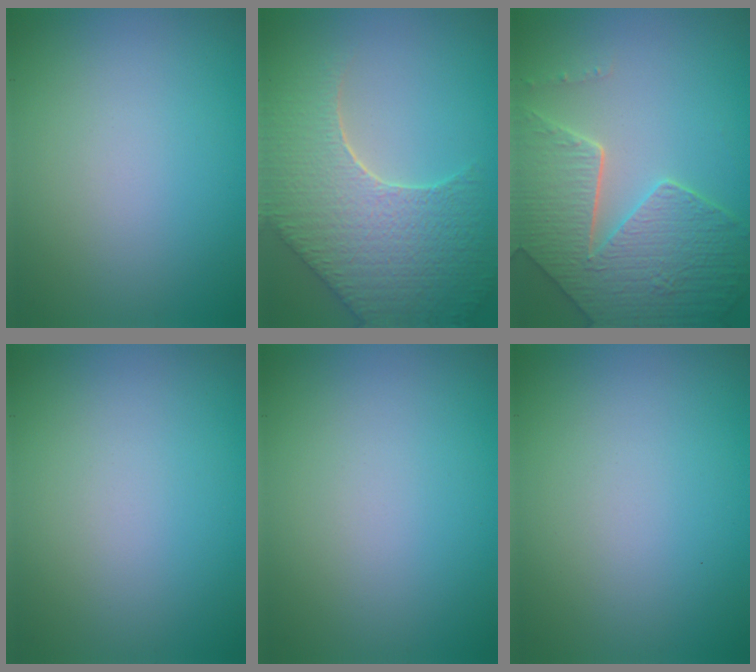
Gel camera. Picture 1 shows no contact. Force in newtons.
{"total": 8.7, "press": 6.3, "slide": 6.0}
{"total": 8.6, "press": 6.2, "slide": 5.9}
{"total": 0.0}
{"total": 0.0}
{"total": 0.0}